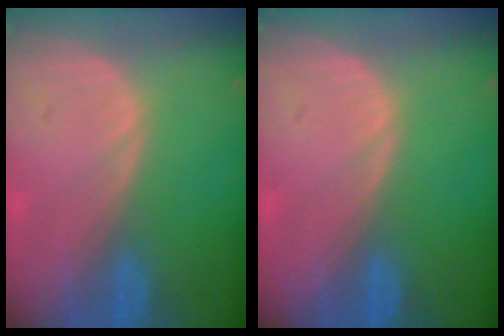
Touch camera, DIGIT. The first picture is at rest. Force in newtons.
{"total": 0.0}